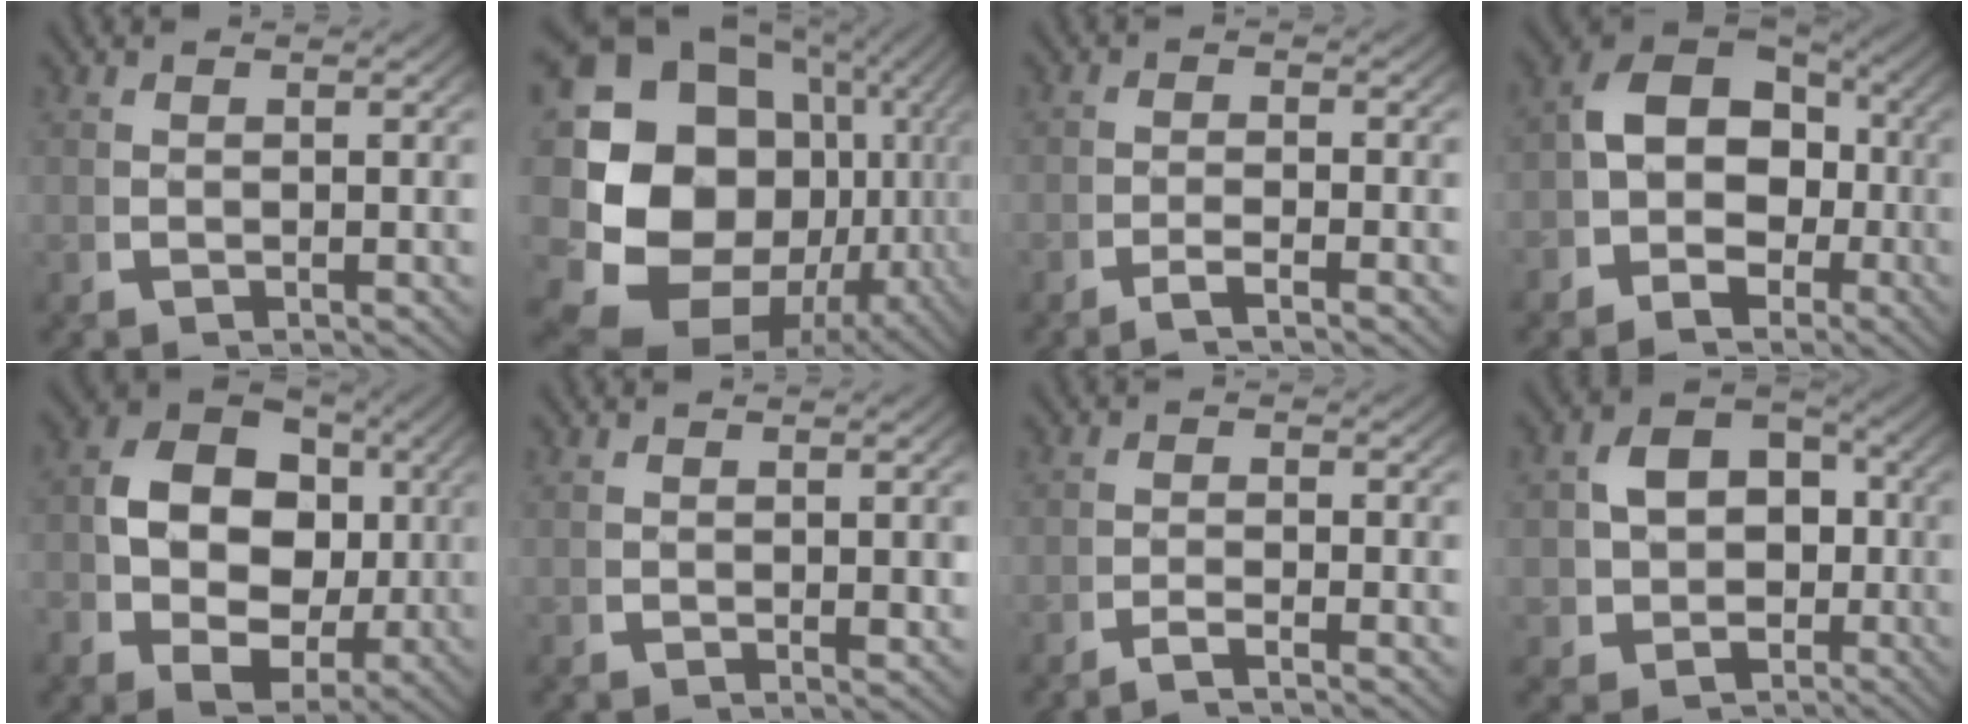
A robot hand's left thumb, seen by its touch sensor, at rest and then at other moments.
{"total": 23.3, "force": [-2.3, 17.6, 15.1], "torque": [-0.299, -0.078, -0.015]}
{"total": 2.2, "force": [-1.6, 0.3, 1.5], "torque": [-0.028, 0.001, -0.035]}
{"total": 8.9, "force": [-0.5, 6.7, 5.7], "torque": [-0.120, -0.027, -0.006]}
{"total": 11.8, "force": [0.7, 8.6, 8.1], "torque": [-0.159, -0.030, 0.014]}
{"total": 0.8, "force": [0.5, 0.2, 0.5], "torque": [-0.014, -0.005, 0.013]}
{"total": 2.1, "force": [-1.7, 0.1, 1.3], "torque": [-0.021, 0.001, -0.038]}
{"total": 10.0, "force": [-0.9, 8.6, 5.1], "torque": [-0.117, -0.047, 0.005]}